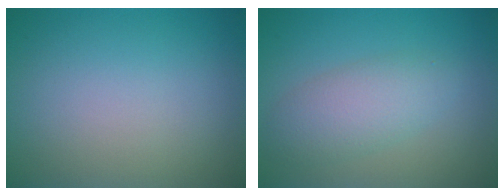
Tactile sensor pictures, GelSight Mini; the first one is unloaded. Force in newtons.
{"total": 3.7, "press": 3.7, "slide": 0.1}